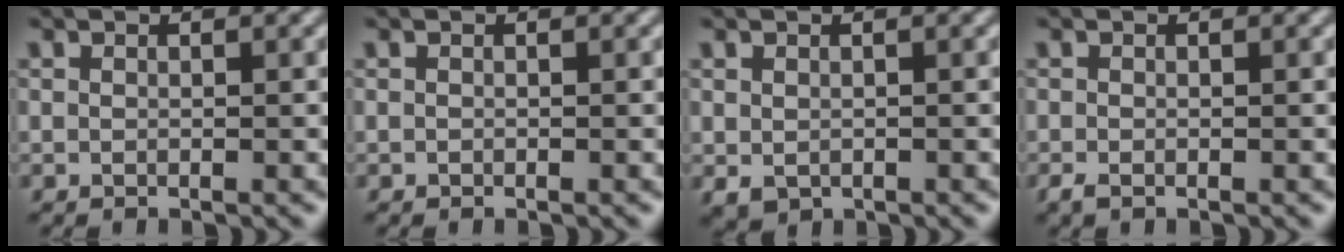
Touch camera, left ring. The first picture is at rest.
{"total": 0.0}
{"total": 1.1, "force": [-0.2, 0.9, 0.5], "torque": [-0.011, -0.008, 0.002]}
{"total": 1.0, "force": [-0.6, 0.4, 0.6], "torque": [-0.015, -0.004, -0.012]}